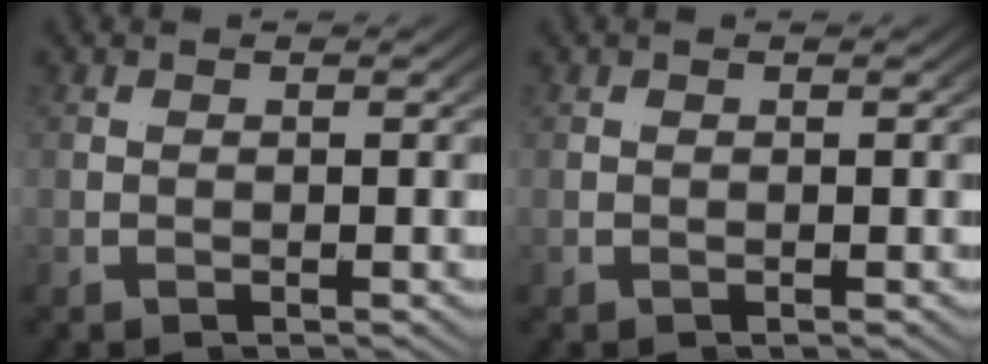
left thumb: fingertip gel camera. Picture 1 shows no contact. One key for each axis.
{"total": 0.0}